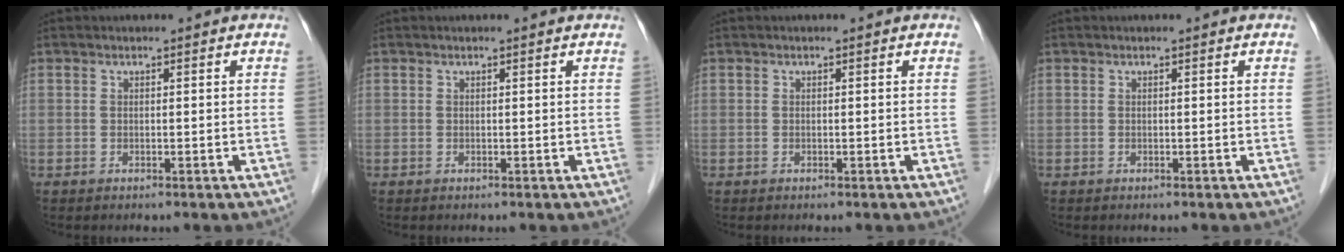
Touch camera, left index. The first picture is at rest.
{"total": 0.0}
{"total": 0.0}
{"total": 0.0}